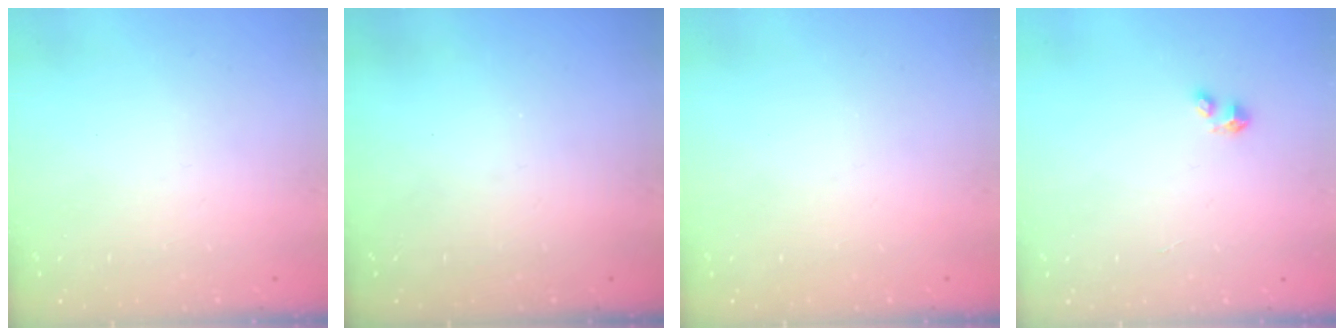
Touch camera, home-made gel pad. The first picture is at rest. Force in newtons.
{"total": 0.0}
{"total": 0.0}
{"total": 2.4, "press": 2.4, "slide": 0.1}